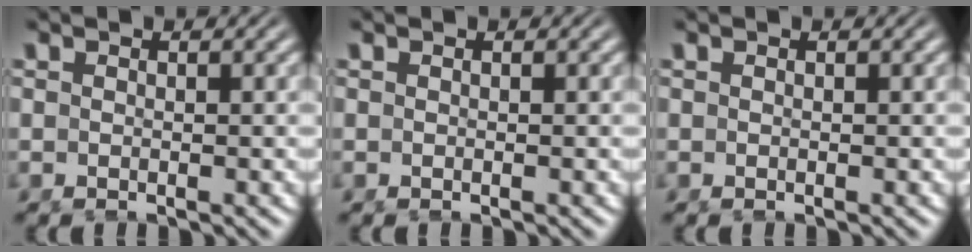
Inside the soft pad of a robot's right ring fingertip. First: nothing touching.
{"total": 0.0}
{"total": 0.0}